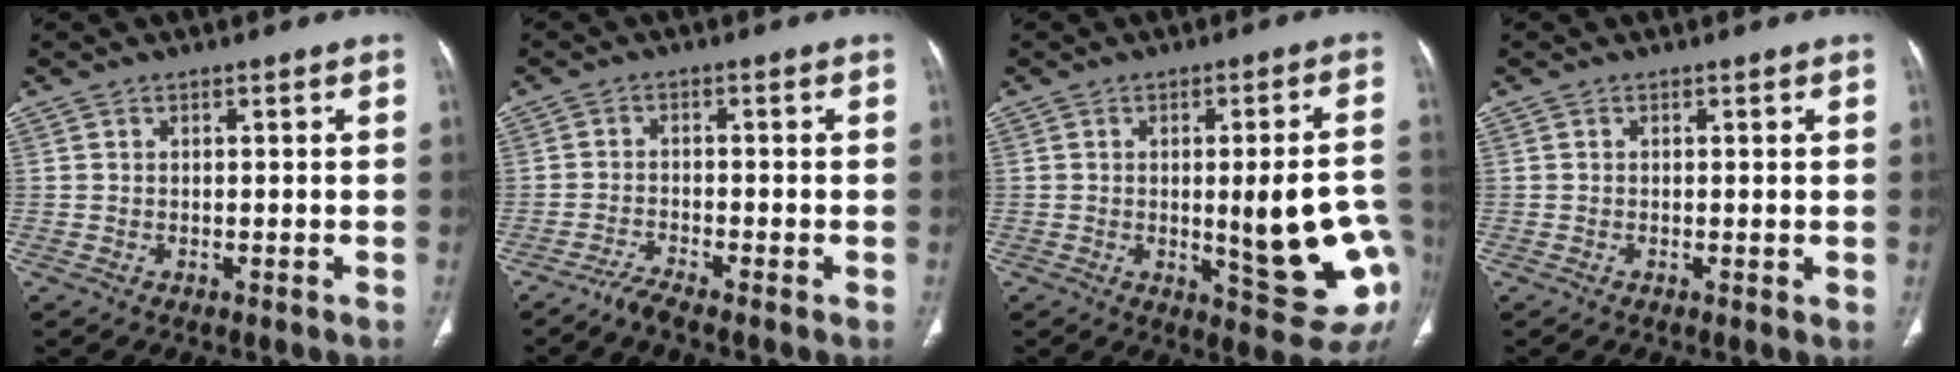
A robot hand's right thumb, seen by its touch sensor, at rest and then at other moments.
{"total": 2.5, "force": [-2.2, -0.2, 1.2], "torque": [-0.036, 0.002, -0.049]}
{"total": 16.7, "force": [-2.6, 4.5, 15.8], "torque": [-0.163, 0.003, -0.018]}
{"total": 0.5, "force": [0.0, 0.1, 0.5], "torque": [-0.013, -0.004, 0.000]}